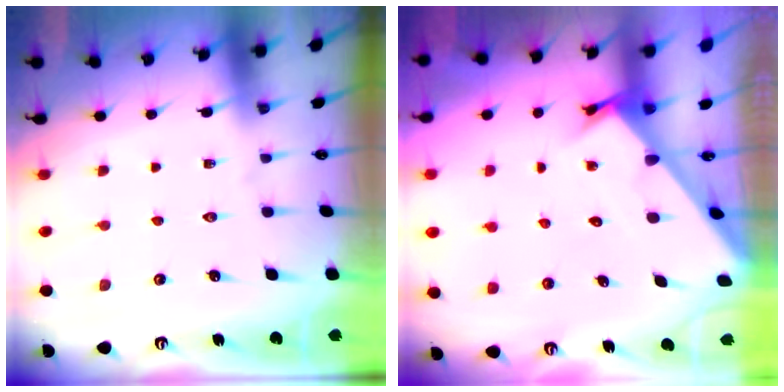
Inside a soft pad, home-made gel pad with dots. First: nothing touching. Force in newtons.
{"total": 2.1, "press": 2.1, "slide": 0.2}